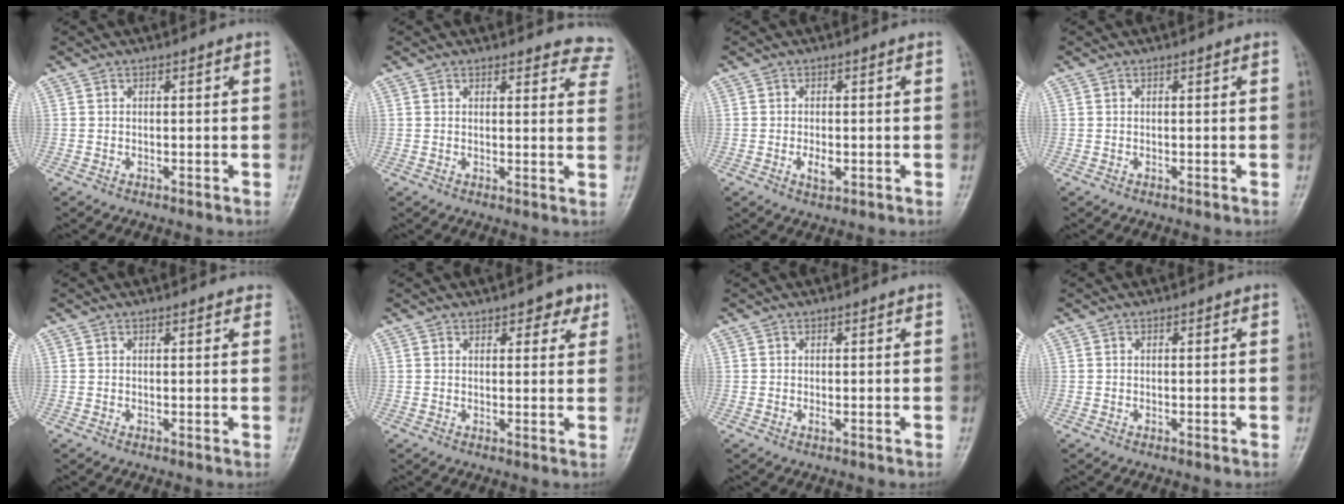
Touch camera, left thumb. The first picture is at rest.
{"total": 9.3, "force": [8.8, 2.7, 1.0], "torque": [0.042, -0.048, 0.064]}
{"total": 2.6, "force": [-0.4, 1.2, 2.2], "torque": [-0.036, -0.003, -0.003]}
{"total": 0.0}
{"total": 2.0, "force": [1.7, 0.6, 0.9], "torque": [-0.001, -0.001, 0.014]}
{"total": 3.9, "force": [2.5, 2.0, 2.3], "torque": [-0.006, -0.010, 0.029]}
{"total": 0.7, "force": [0.2, 0.1, 0.7], "torque": [-0.018, 0.003, 0.003]}
{"total": 0.0}